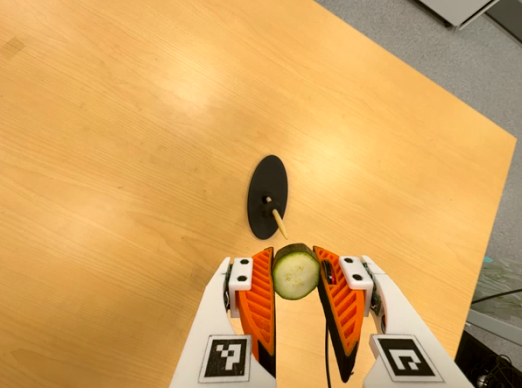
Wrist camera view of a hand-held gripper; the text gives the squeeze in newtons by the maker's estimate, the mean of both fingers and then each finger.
{"total": 7.8, "left": 7.6, "right": 8.0}